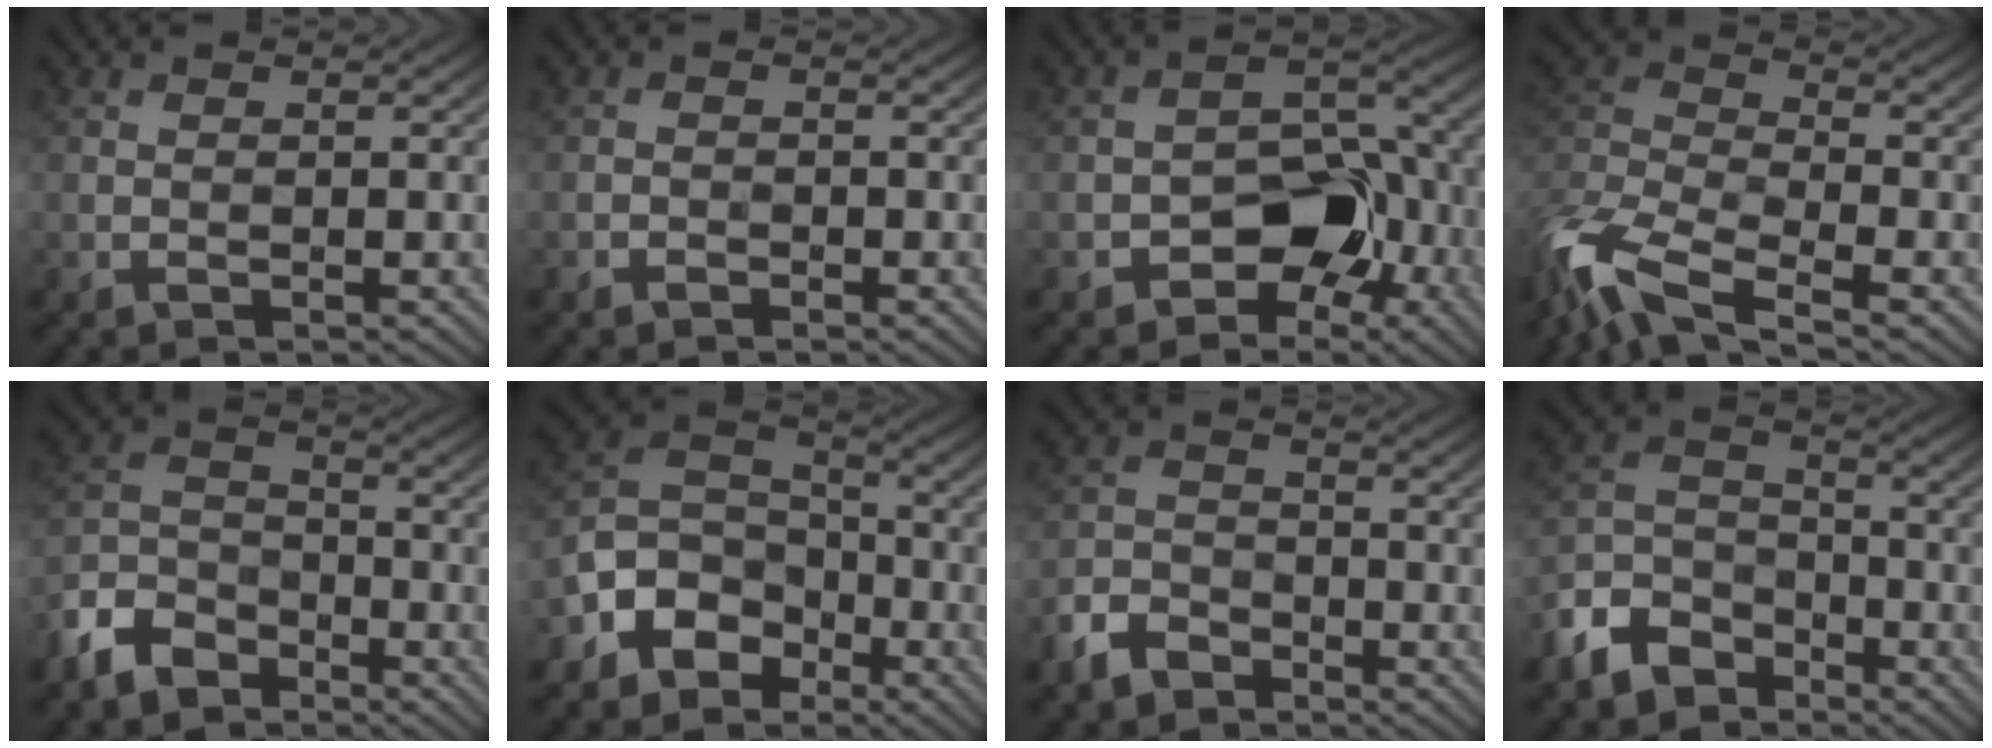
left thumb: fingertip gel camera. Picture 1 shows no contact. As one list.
[{"total": 0.7, "force": [-0.7, 0.2, 0.0], "torque": [-0.005, -0.003, -0.010]}, {"total": 8.0, "force": [-3.8, 5.2, 4.9], "torque": [-0.061, 0.001, -0.067]}, {"total": 11.3, "force": [-7.5, 4.4, 7.2], "torque": [-0.178, -0.017, -0.145]}, {"total": 7.9, "force": [-5.7, 4.4, 3.3], "torque": [-0.088, -0.011, -0.126]}, {"total": 8.6, "force": [-4.9, 6.2, 3.4], "torque": [-0.077, -0.010, -0.106]}, {"total": 5.3, "force": [-3.9, 2.9, 2.1], "torque": [-0.055, -0.010, -0.088]}, {"total": 8.7, "force": [-6.3, 4.9, 3.3], "torque": [-0.084, -0.014, -0.136]}]